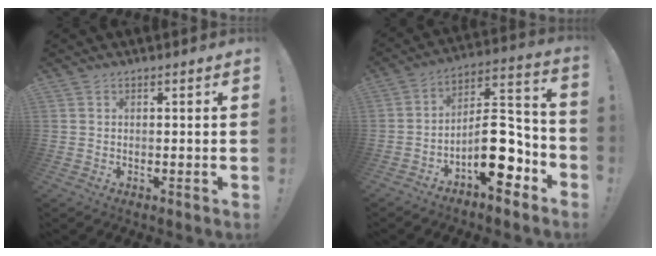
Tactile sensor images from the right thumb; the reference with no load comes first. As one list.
[{"total": 15.5, "force": [-6.5, 7.4, 11.9], "torque": [-0.172, 0.041, -0.096]}]